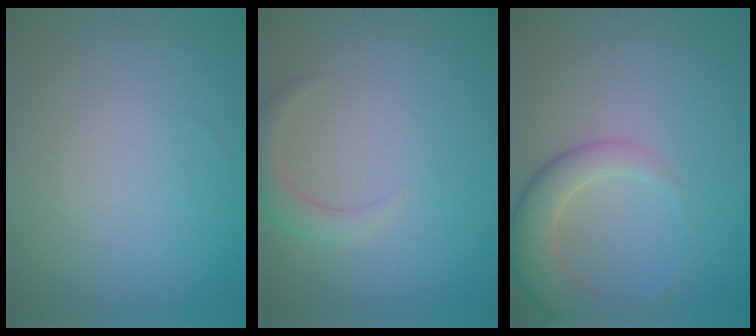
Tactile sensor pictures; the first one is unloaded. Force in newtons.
{"total": 2.2, "press": 2.2, "slide": 0.2}
{"total": 4.8, "press": 4.8, "slide": 0.4}